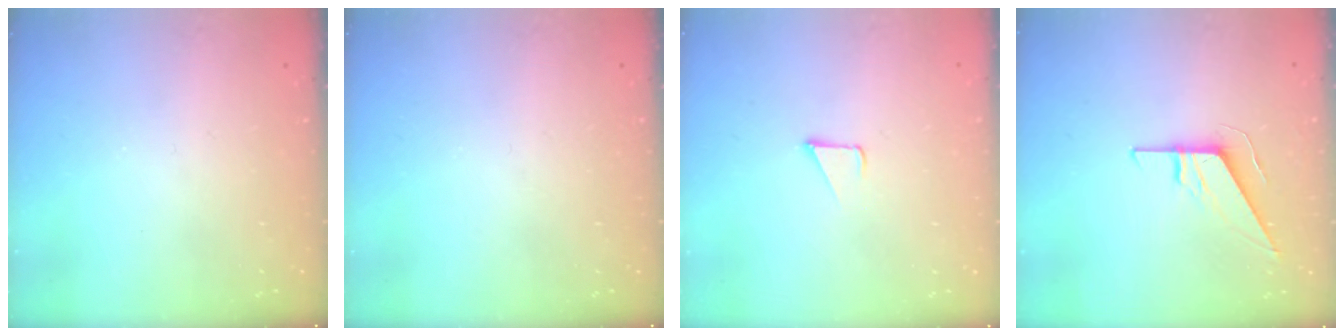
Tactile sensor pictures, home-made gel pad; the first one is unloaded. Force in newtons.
{"total": 0.0}
{"total": 1.7, "press": 1.7, "slide": 0.1}
{"total": 9.2, "press": 9.1, "slide": 0.9}